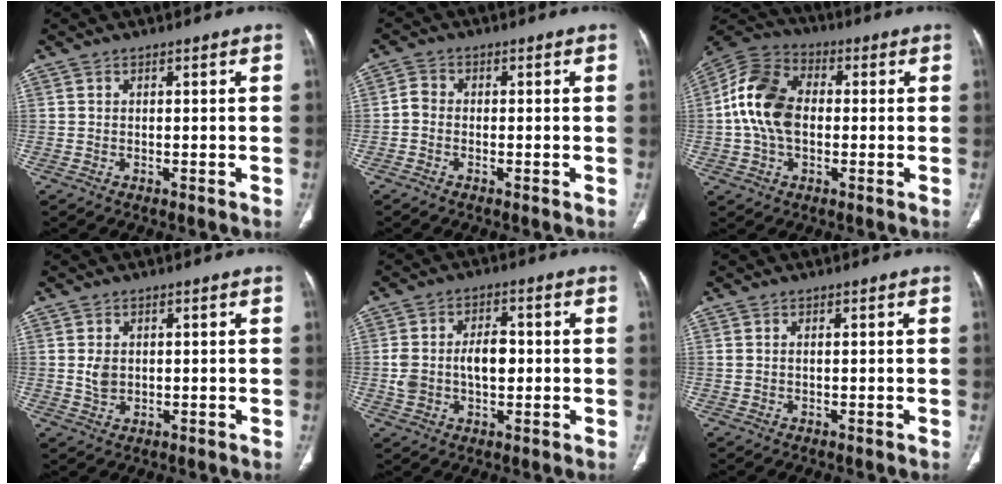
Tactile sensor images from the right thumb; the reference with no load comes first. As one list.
[{"total": 2.1, "force": [-0.7, 1.7, 1.1], "torque": [-0.017, 0.006, -0.024]}, {"total": 13.6, "force": [0.0, 9.3, 10.0], "torque": [-0.183, 0.024, -0.010]}, {"total": 2.8, "force": [0.3, 2.1, 1.8], "torque": [-0.028, -0.004, 0.011]}, {"total": 8.6, "force": [-0.1, 5.4, 6.7], "torque": [-0.114, 0.019, 0.003]}, {"total": 0.9, "force": [0.3, 0.4, 0.7], "torque": [-0.024, 0.010, 0.012]}]